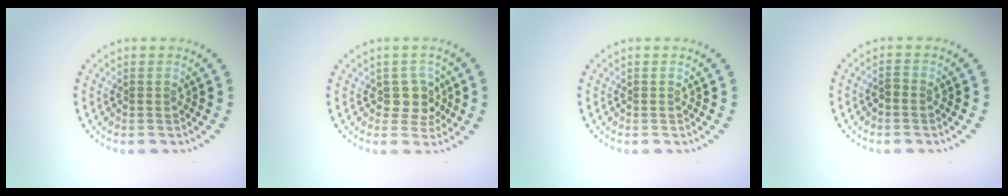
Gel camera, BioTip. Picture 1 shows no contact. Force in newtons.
{"total": 2.4, "press": 2.1, "slide": 1.3}
{"total": 0.0}
{"total": 0.8, "press": 0.7, "slide": 0.4}